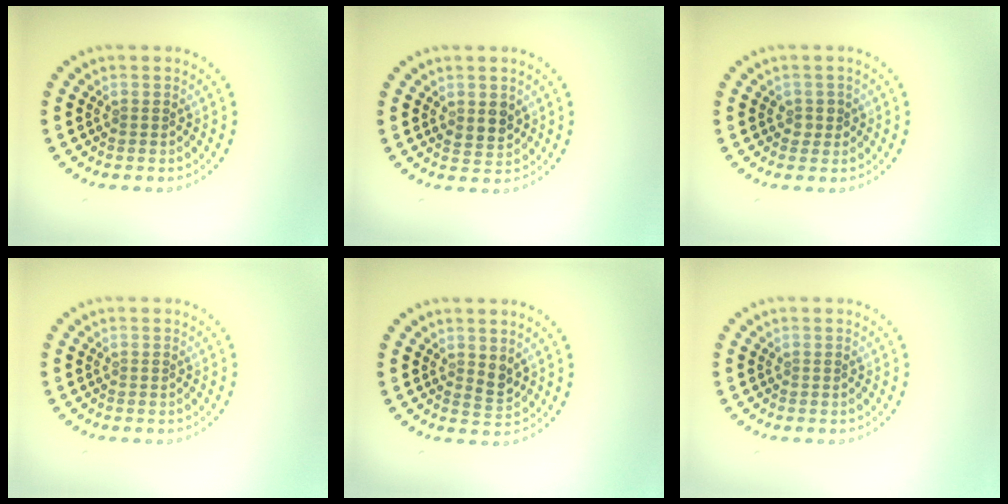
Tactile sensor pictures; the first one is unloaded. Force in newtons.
{"total": 1.9, "press": 1.7, "slide": 0.7}
{"total": 0.9, "press": 0.8, "slide": 0.4}
{"total": 0.0}
{"total": 1.4, "press": 1.3, "slide": 0.7}
{"total": 0.0}